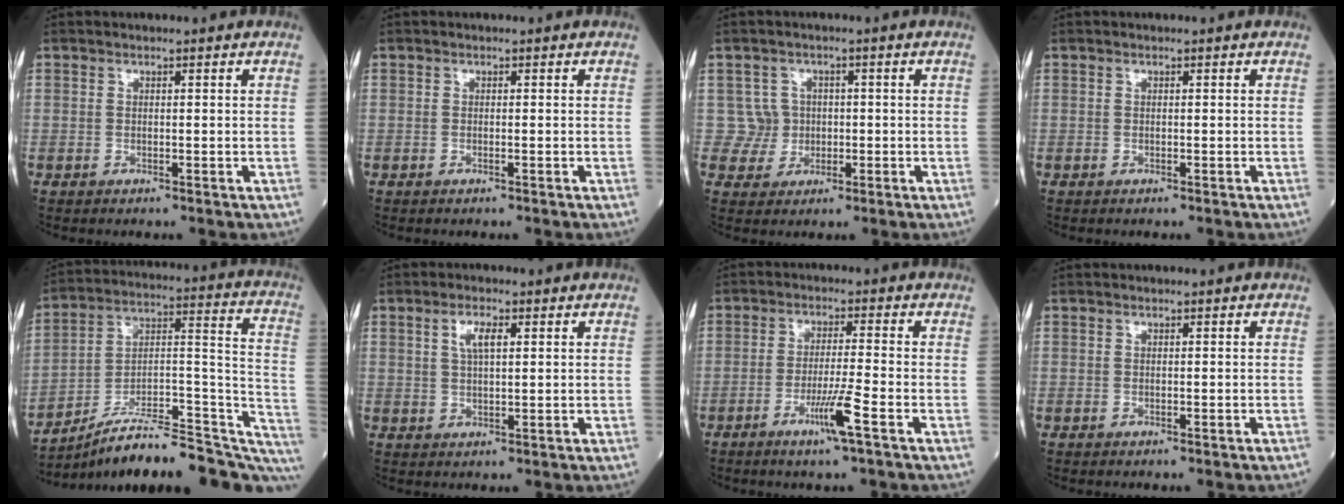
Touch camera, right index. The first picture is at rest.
{"total": 0.0}
{"total": 3.8, "force": [0.2, 3.8, -0.4], "torque": [0.029, 0.009, 0.002]}
{"total": 0.0}
{"total": 22.8, "force": [-17.8, 4.7, 13.5], "torque": [-0.131, 0.056, -0.265]}
{"total": 3.5, "force": [1.4, 1.0, 3.1], "torque": [-0.061, 0.004, 0.026]}
{"total": 4.1, "force": [-2.1, -0.6, 3.4], "torque": [-0.062, -0.008, -0.043]}
{"total": 0.0}